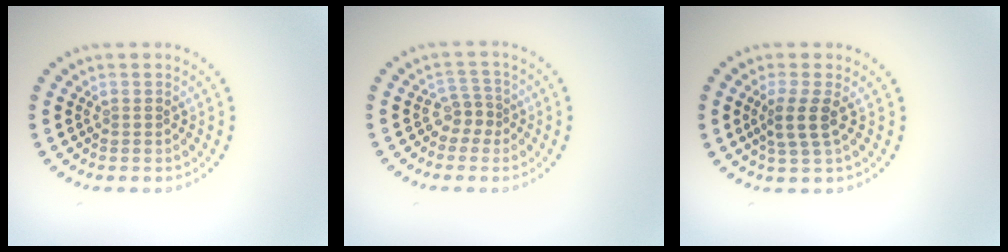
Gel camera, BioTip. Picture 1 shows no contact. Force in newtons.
{"total": 1.9, "press": 1.4, "slide": 1.3}
{"total": 2.5, "press": 1.9, "slide": 1.5}